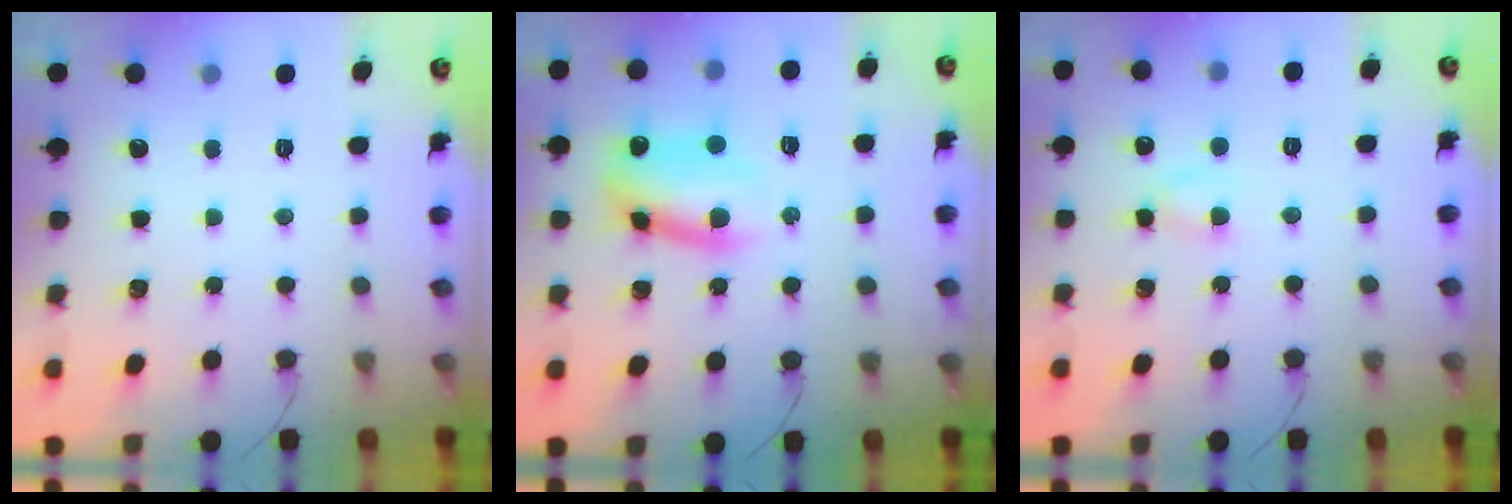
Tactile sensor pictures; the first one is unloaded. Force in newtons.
{"total": 9.1, "press": 9.0, "slide": 1.1}
{"total": 2.8, "press": 2.6, "slide": 1.2}